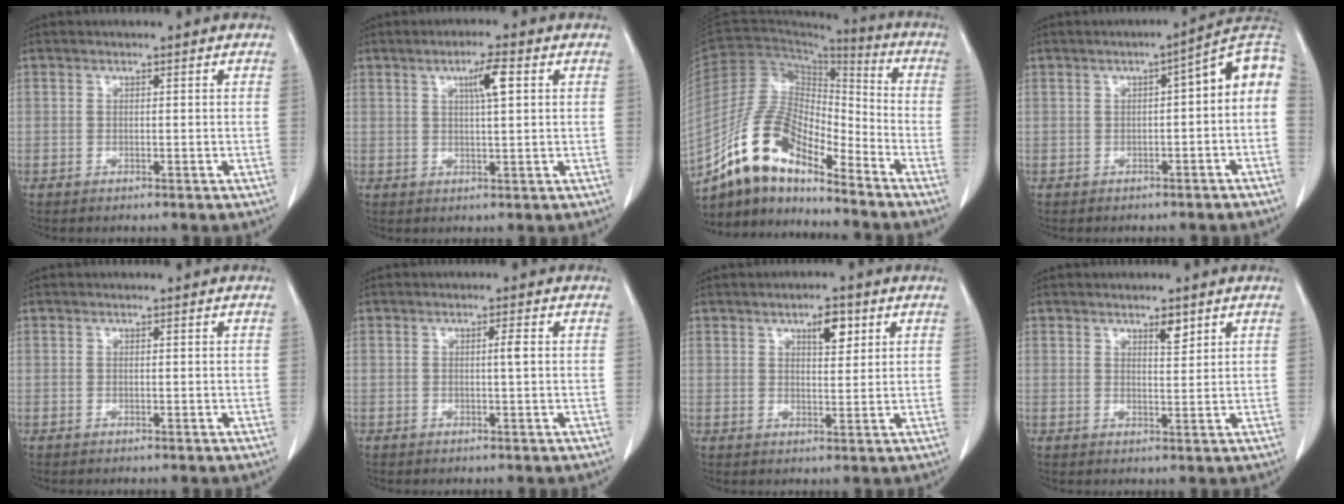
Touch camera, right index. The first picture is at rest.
{"total": 4.3, "force": [1.5, 0.3, 4.0], "torque": [-0.069, 0.002, 0.025]}
{"total": 13.3, "force": [-10.7, 4.2, 6.7], "torque": [-0.131, 0.032, -0.198]}
{"total": 8.4, "force": [-0.2, 2.0, 8.2], "torque": [-0.105, 0.033, -0.008]}
{"total": 0.0}
{"total": 1.4, "force": [0.1, -0.2, 1.4], "torque": [-0.024, 0.001, 0.001]}
{"total": 4.2, "force": [2.2, 1.4, 3.3], "torque": [-0.054, 0.000, 0.035]}
{"total": 2.4, "force": [1.7, 0.6, 1.6], "torque": [-0.029, -0.005, 0.028]}